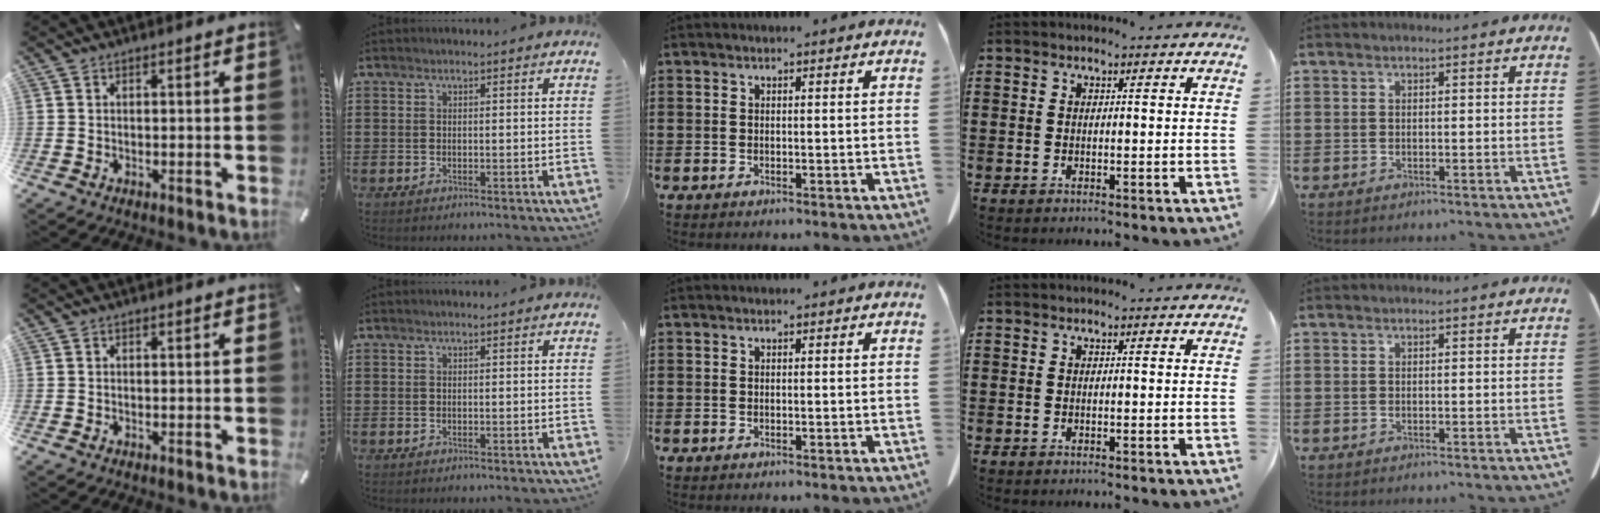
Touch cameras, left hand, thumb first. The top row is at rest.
{}